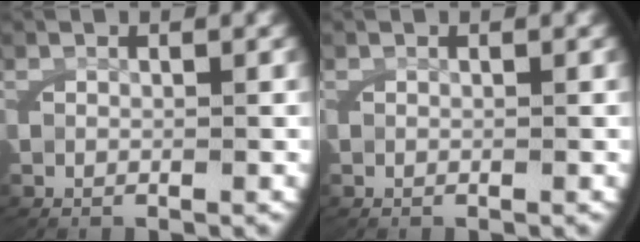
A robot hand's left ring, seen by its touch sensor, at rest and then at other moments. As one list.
[{"total": 0.0}]